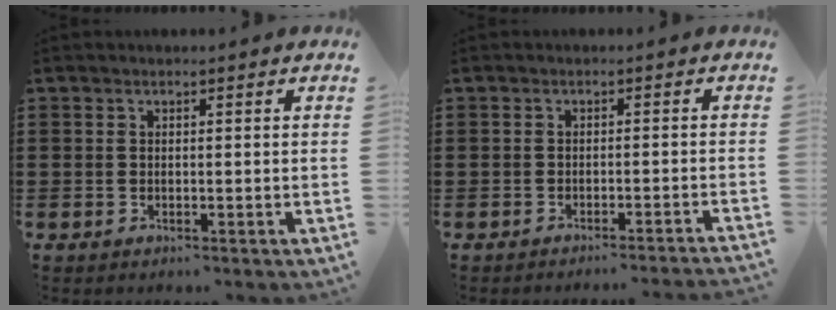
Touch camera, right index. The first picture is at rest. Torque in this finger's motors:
{"motor_torque": [-0.52, 0.65, -0.28, -0.03]}